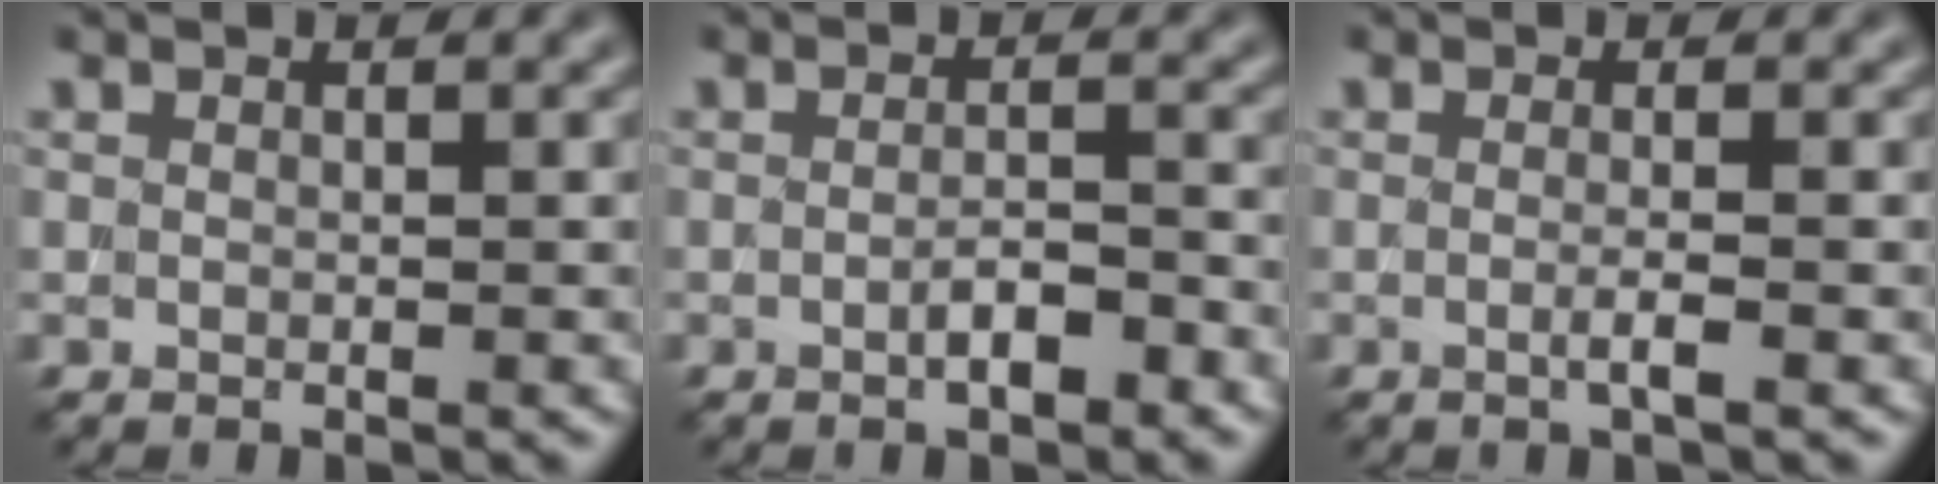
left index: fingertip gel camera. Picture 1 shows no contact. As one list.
[{"total": 2.2, "force": [-0.9, 0.6, 1.8], "torque": [-0.033, 0.004, -0.017]}, {"total": 1.6, "force": [-0.3, 0.3, 1.5], "torque": [-0.024, -0.003, -0.010]}]